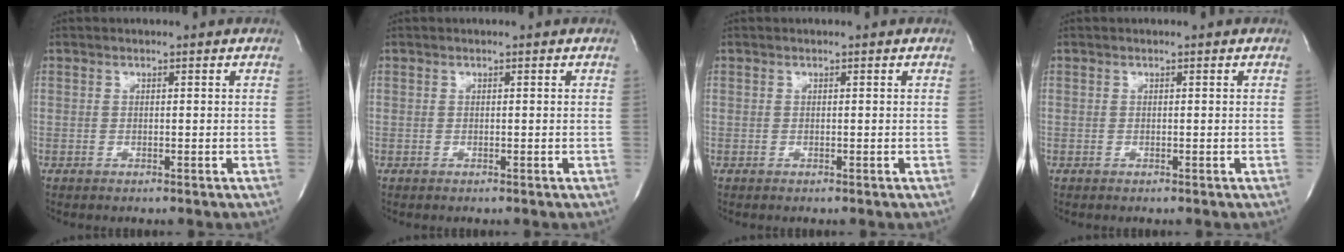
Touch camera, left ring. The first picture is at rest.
{"total": 0.0}
{"total": 0.0}
{"total": 0.0}